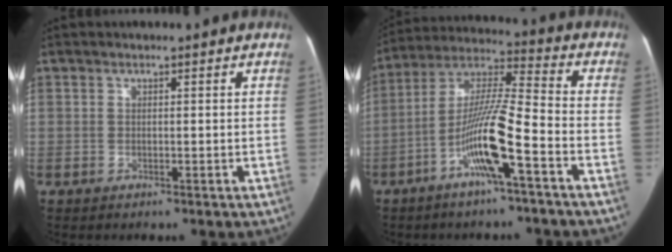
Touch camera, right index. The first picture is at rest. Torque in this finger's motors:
{"motor_torque": [1.80, -0.34, 0.42, 0.13]}